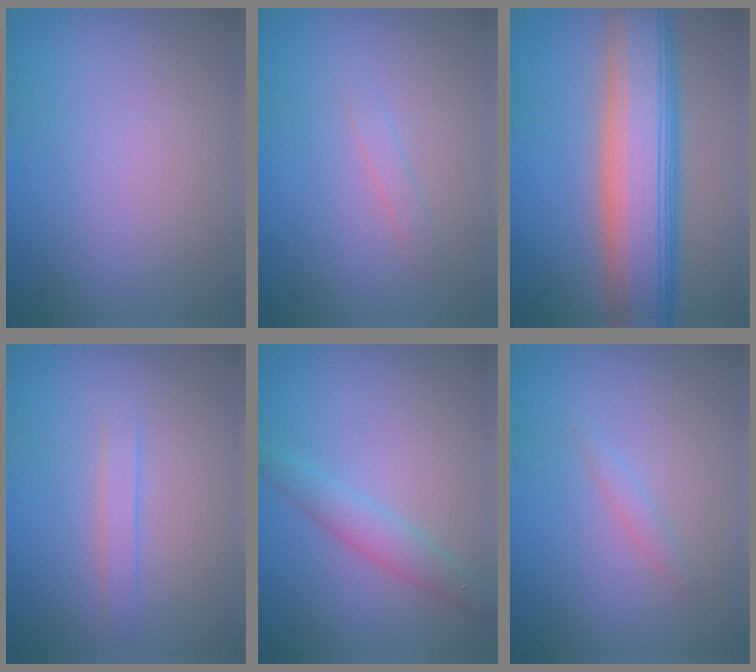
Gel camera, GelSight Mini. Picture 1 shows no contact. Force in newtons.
{"total": 0.8, "press": 0.8, "slide": 0.1}
{"total": 10.1, "press": 10.1, "slide": 0.4}
{"total": 1.3, "press": 1.3, "slide": 0.1}
{"total": 2.4, "press": 2.4, "slide": 0.1}
{"total": 0.9, "press": 0.9, "slide": 0.1}